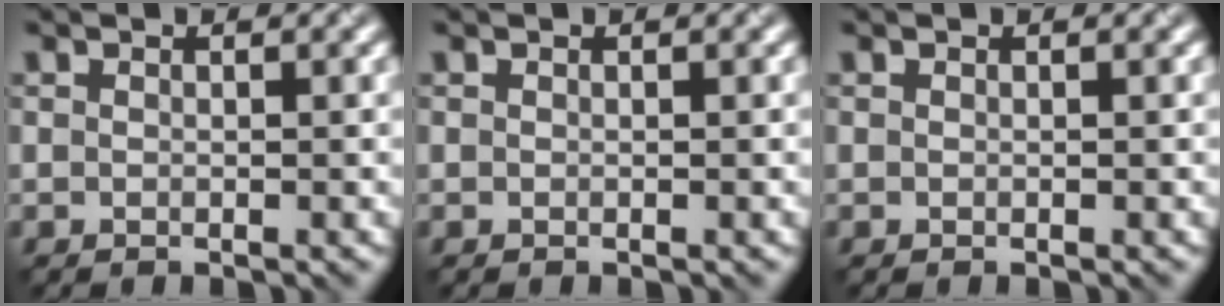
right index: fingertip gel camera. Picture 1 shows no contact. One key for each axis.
{"total": 0.0}
{"total": 0.0}